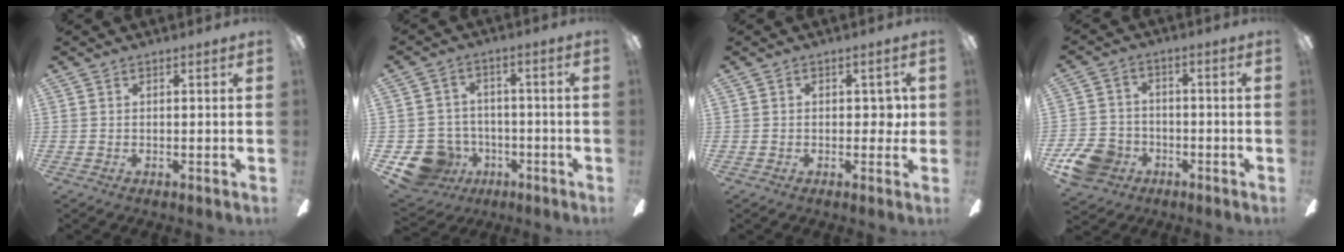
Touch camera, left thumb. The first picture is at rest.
{"total": 11.1, "force": [-5.2, 9.0, 3.8], "torque": [-0.093, 0.034, -0.085]}
{"total": 3.4, "force": [0.1, 2.3, 2.5], "torque": [-0.031, 0.004, -0.003]}
{"total": 10.1, "force": [-5.0, 7.8, 3.8], "torque": [-0.083, 0.039, -0.090]}